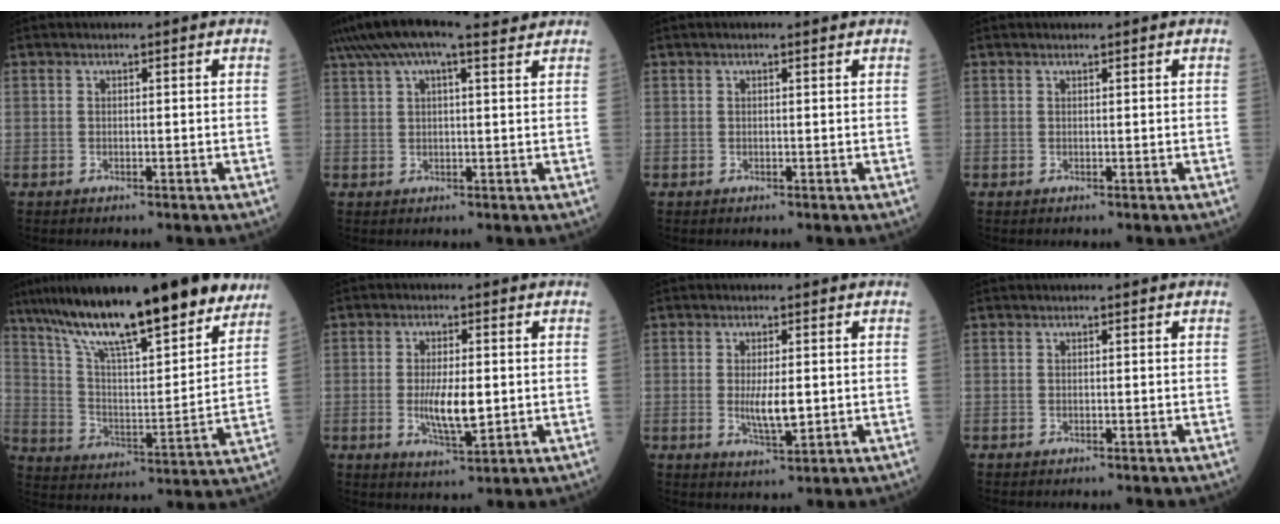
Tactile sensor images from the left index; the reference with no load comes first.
{"total": 13.0, "force": [10.1, 3.1, 7.4], "torque": [-0.154, 0.052, 0.160]}
{"total": 1.6, "force": [1.2, 0.4, 0.9], "torque": [-0.020, 0.014, 0.018]}
{"total": 0.6, "force": [0.5, 0.2, 0.2], "torque": [-0.011, 0.001, 0.011]}
{"total": 26.1, "force": [19.6, 4.7, 16.5], "torque": [-0.276, 0.010, 0.309]}
{"total": 6.5, "force": [-0.5, 2.0, 6.1], "torque": [-0.123, -0.015, -0.003]}
{"total": 4.6, "force": [-0.2, 1.4, 4.4], "torque": [-0.086, -0.013, 0.004]}
{"total": 0.0}